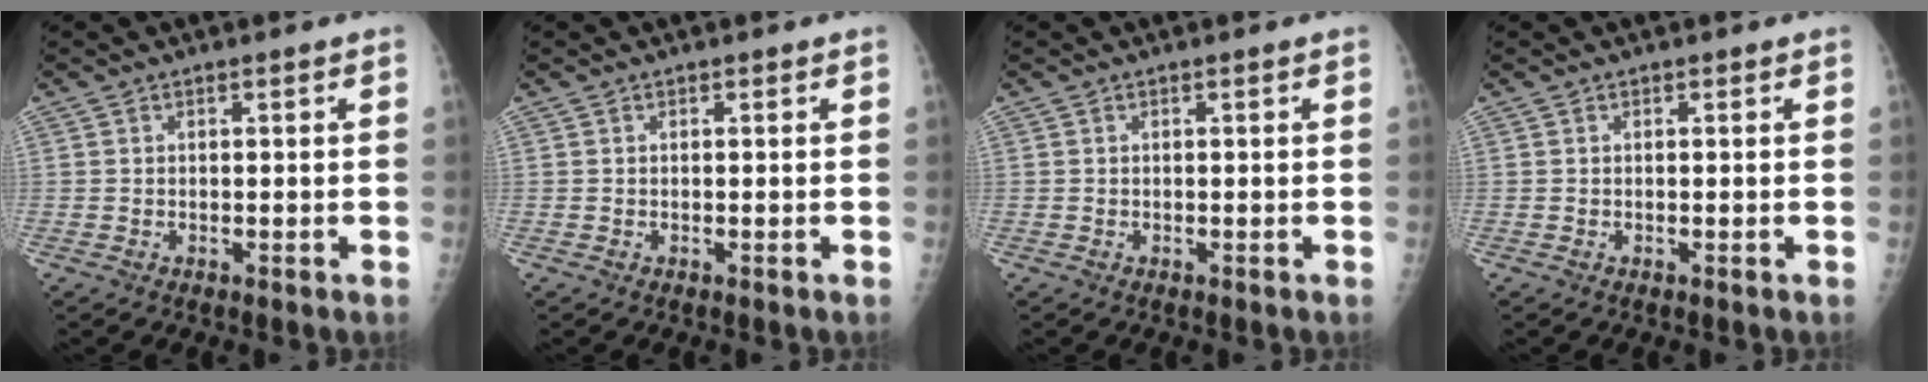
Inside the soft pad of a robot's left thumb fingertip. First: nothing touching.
{"total": 0.0}
{"total": 0.0}
{"total": 0.0}